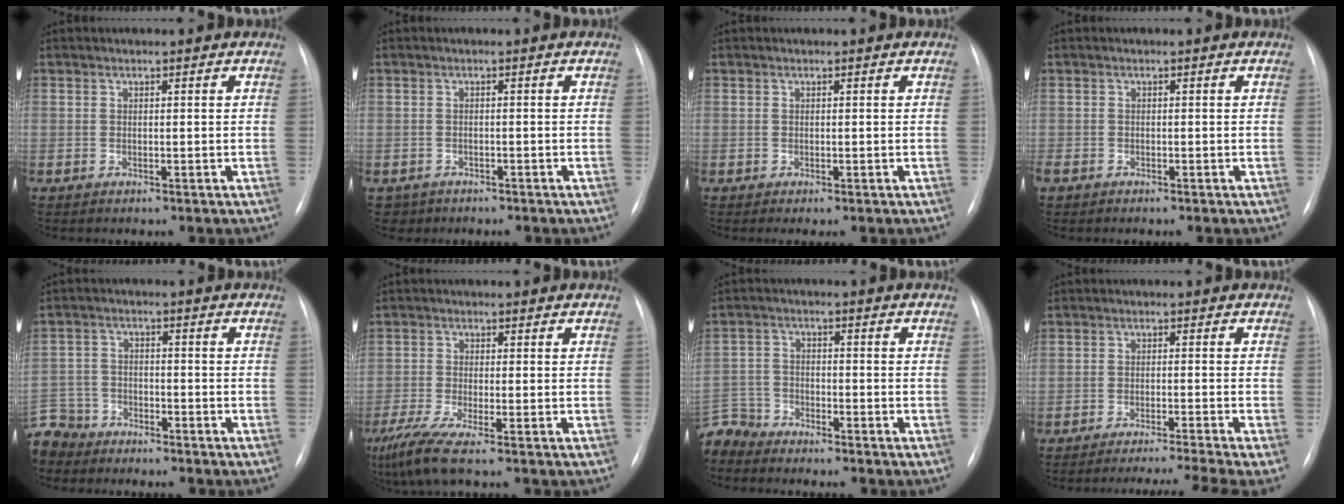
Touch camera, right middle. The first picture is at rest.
{"total": 2.6, "force": [-1.9, 1.8, -0.2], "torque": [0.001, 0.004, -0.027]}
{"total": 0.0}
{"total": 1.8, "force": [-1.3, 1.0, 0.8], "torque": [-0.018, -0.003, -0.020]}
{"total": 9.3, "force": [-8.0, 4.7, 0.9], "torque": [-0.037, 0.003, -0.151]}
{"total": 6.1, "force": [-4.2, 0.0, 4.3], "torque": [-0.088, -0.022, -0.081]}
{"total": 6.8, "force": [-6.6, 1.6, -0.2], "torque": [0.001, -0.002, -0.132]}
{"total": 11.3, "force": [-9.9, -2.3, 5.0], "torque": [-0.061, -0.019, -0.138]}